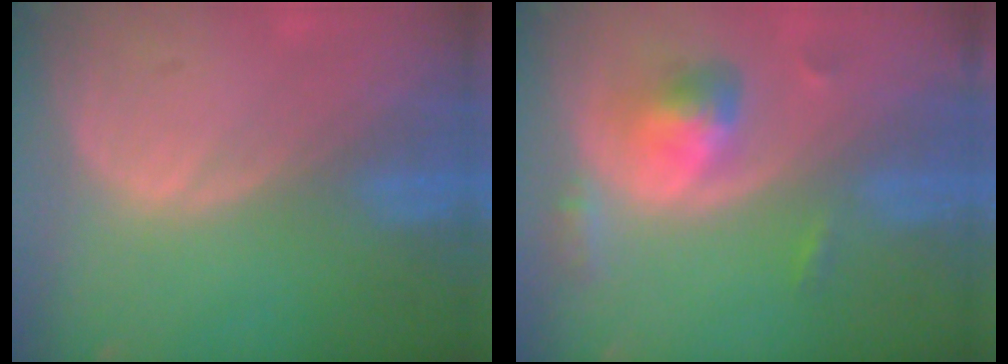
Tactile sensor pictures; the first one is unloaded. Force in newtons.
{"total": 5.7, "press": 5.2, "slide": 2.4}